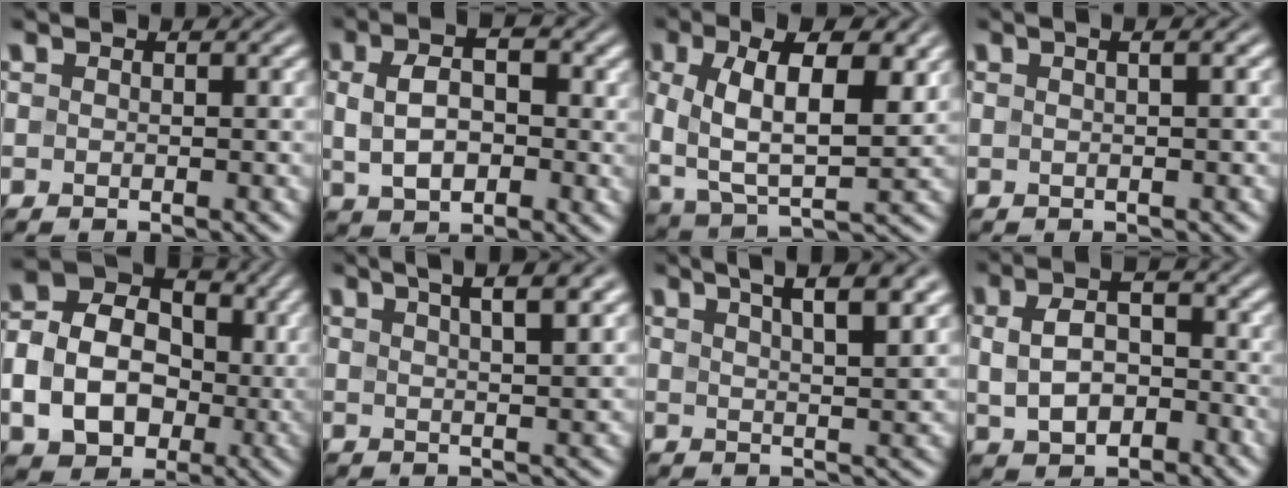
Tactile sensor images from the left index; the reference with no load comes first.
{"total": 5.8, "force": [0.6, 3.5, 4.6], "torque": [-0.073, 0.005, 0.010]}
{"total": 10.0, "force": [1.9, 4.8, 8.5], "torque": [-0.161, -0.005, 0.029]}
{"total": 4.0, "force": [1.7, 1.9, 3.1], "torque": [-0.010, 0.026, -0.008]}
{"total": 9.9, "force": [-1.1, 7.9, 5.9], "torque": [-0.104, -0.011, -0.027]}
{"total": 7.2, "force": [4.2, 2.4, 5.4], "torque": [-0.043, 0.034, 0.030]}
{"total": 8.3, "force": [5.0, 2.6, 6.1], "torque": [-0.051, 0.033, 0.044]}
{"total": 5.0, "force": [-0.1, 3.3, 3.7], "torque": [-0.063, 0.001, -0.003]}